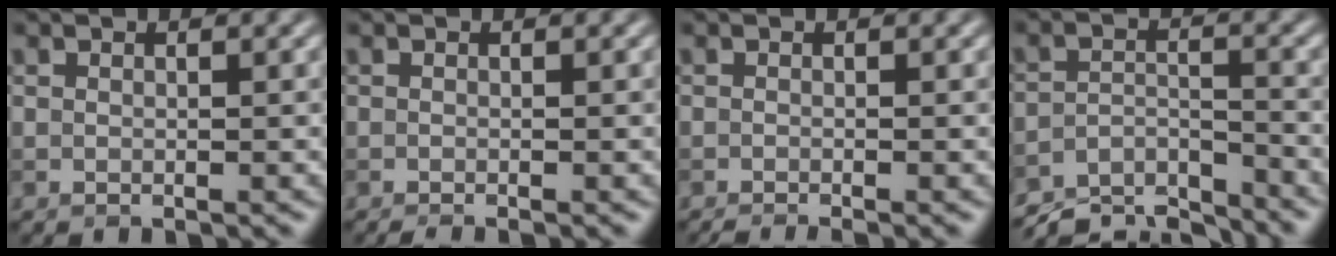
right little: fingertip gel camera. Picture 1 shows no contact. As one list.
[{"total": 0.8, "force": [-0.6, 0.1, 0.5], "torque": [-0.003, -0.004, -0.012]}, {"total": 1.4, "force": [-1.1, 0.2, 1.0], "torque": [-0.004, -0.005, -0.020]}, {"total": 6.5, "force": [-6.1, 1.3, 1.8], "torque": [-0.035, -0.013, -0.109]}]